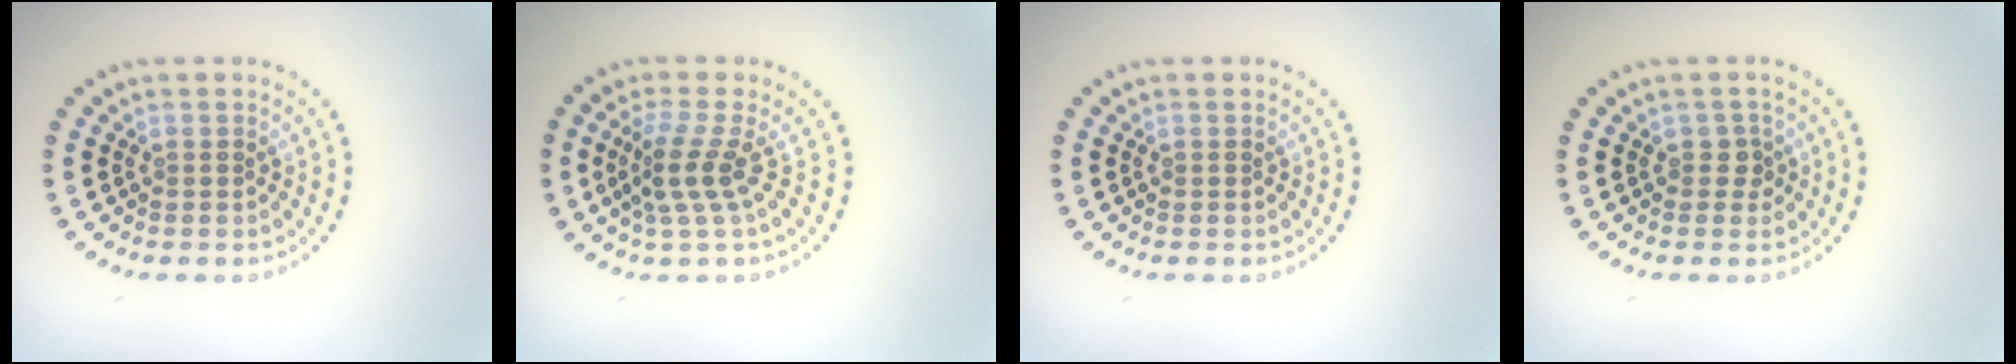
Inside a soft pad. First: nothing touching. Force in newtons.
{"total": 3.0, "press": 2.0, "slide": 2.3}
{"total": 0.0}
{"total": 1.2, "press": 1.0, "slide": 0.6}